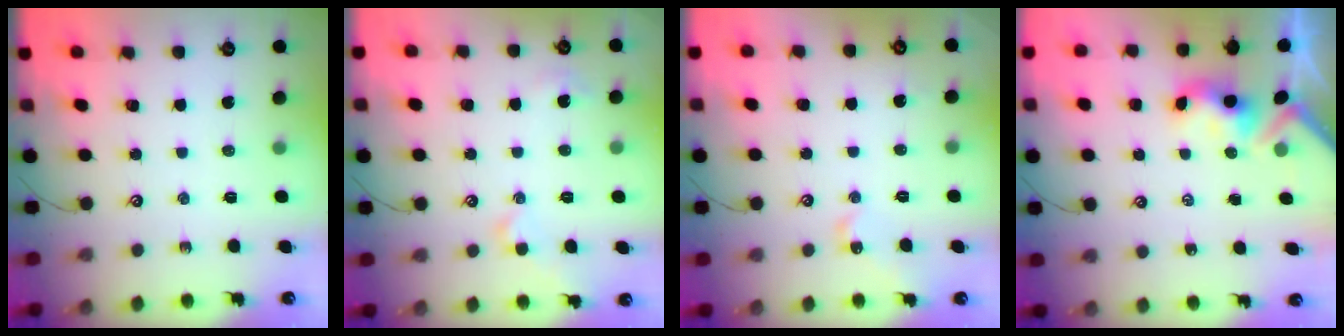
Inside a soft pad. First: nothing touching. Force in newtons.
{"total": 1.9, "press": 1.9, "slide": 0.5}
{"total": 3.5, "press": 3.4, "slide": 0.9}
{"total": 3.4, "press": 3.4, "slide": 0.3}